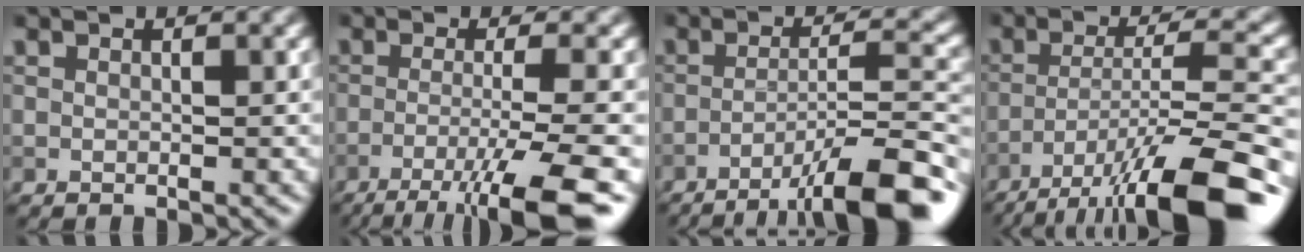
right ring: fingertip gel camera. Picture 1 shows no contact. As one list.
[{"total": 8.6, "force": [-4.9, 1.4, 7.0], "torque": [-0.097, -0.001, -0.090]}, {"total": 10.5, "force": [-6.8, 1.9, 7.7], "torque": [-0.102, 0.016, -0.111]}, {"total": 12.8, "force": [-8.2, 2.9, 9.4], "torque": [-0.150, 0.002, -0.136]}]